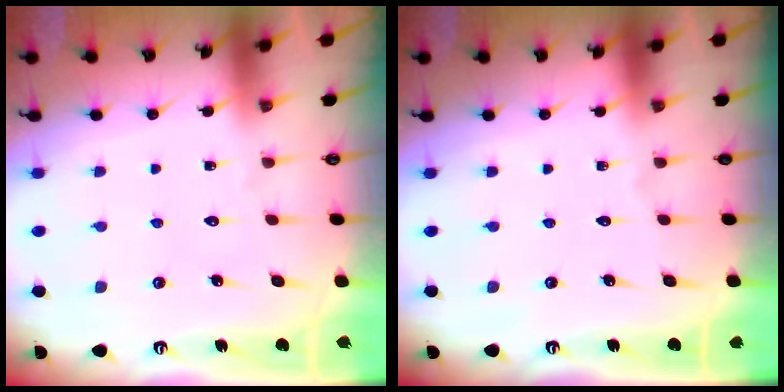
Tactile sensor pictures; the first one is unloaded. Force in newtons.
{"total": 0.0}